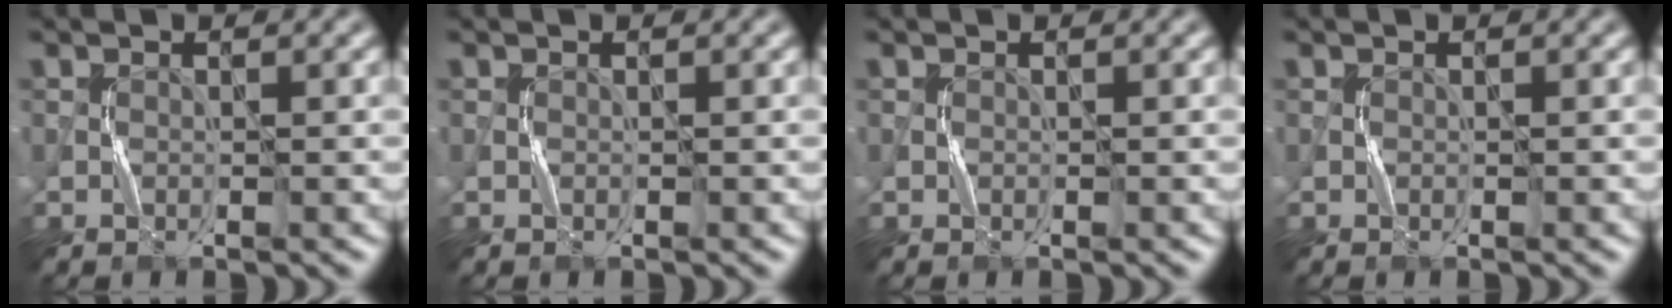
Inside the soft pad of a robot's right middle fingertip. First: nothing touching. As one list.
[{"total": 0.0}, {"total": 0.0}, {"total": 0.0}]